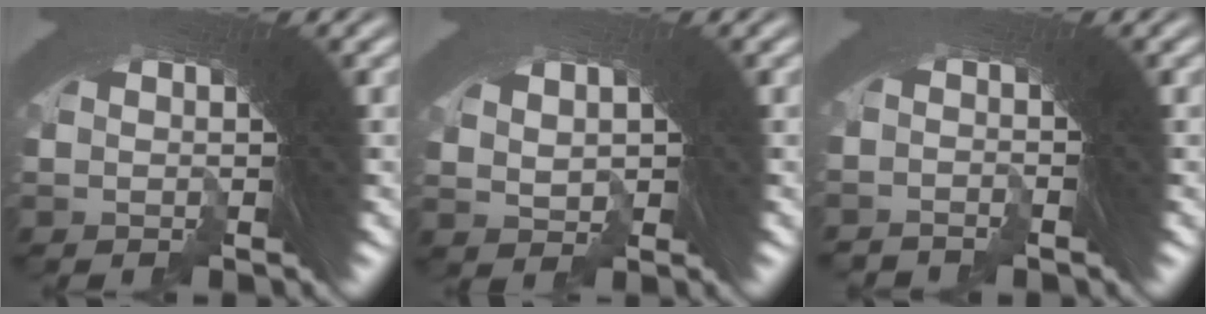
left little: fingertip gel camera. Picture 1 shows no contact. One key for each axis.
{"total": 2.7, "fx": -1.8, "fy": 2.0, "fz": -0.2, "tx": -0.024, "ty": -0.023, "tz": -0.017}
{"total": 2.7, "fx": -2.2, "fy": 0.0, "fz": -1.5, "tx": 0.015, "ty": -0.009, "tz": -0.037}